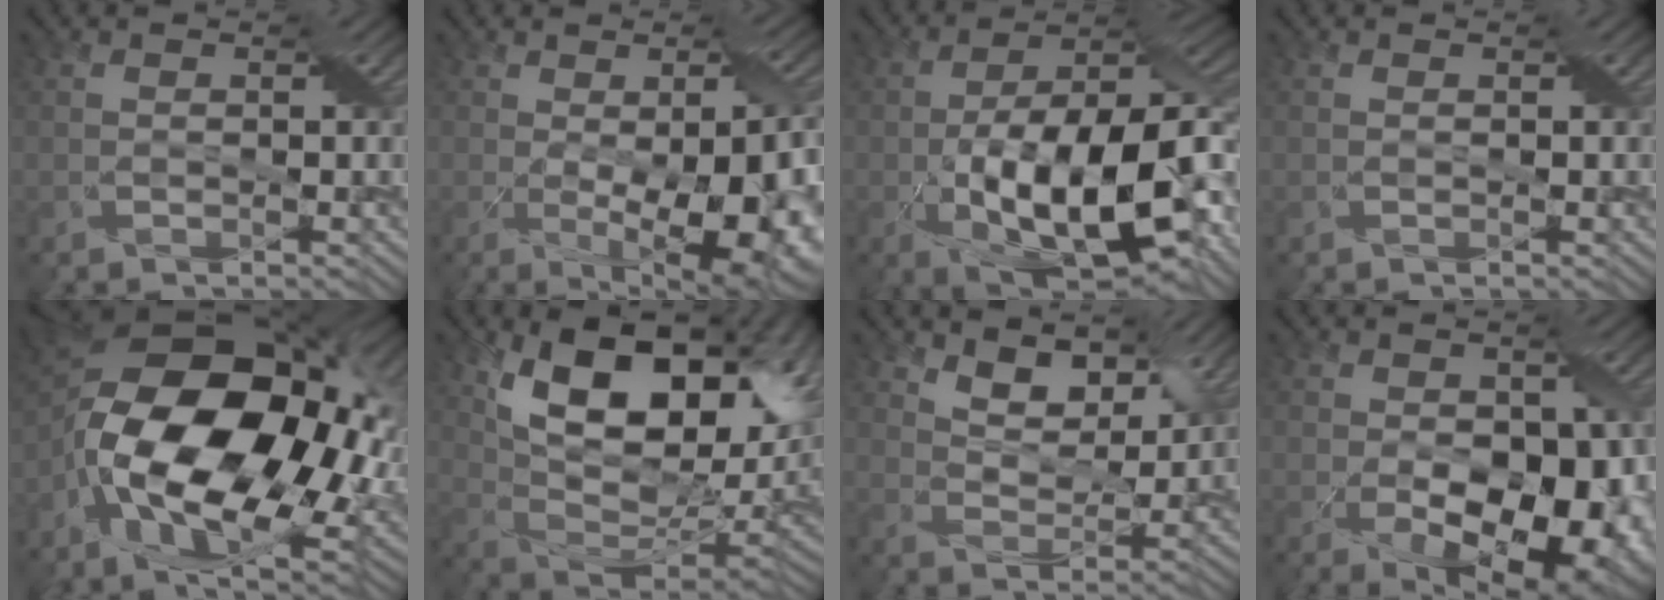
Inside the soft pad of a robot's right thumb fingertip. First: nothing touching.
{"total": 13.5, "force": [-2.7, 6.0, 11.8], "torque": [-0.158, -0.045, -0.009]}
{"total": 17.4, "force": [-5.3, 7.7, 14.6], "torque": [-0.239, -0.020, -0.092]}
{"total": 0.0}
{"total": 20.1, "force": [-3.0, 11.4, 16.2], "torque": [-0.341, -0.017, -0.052]}
{"total": 18.4, "force": [7.5, 9.7, 13.7], "torque": [-0.223, 0.003, 0.134]}
{"total": 5.5, "force": [4.2, 2.5, 2.5], "torque": [-0.051, -0.012, 0.069]}
{"total": 14.7, "force": [-4.2, 8.8, 11.0], "torque": [-0.135, -0.029, -0.041]}